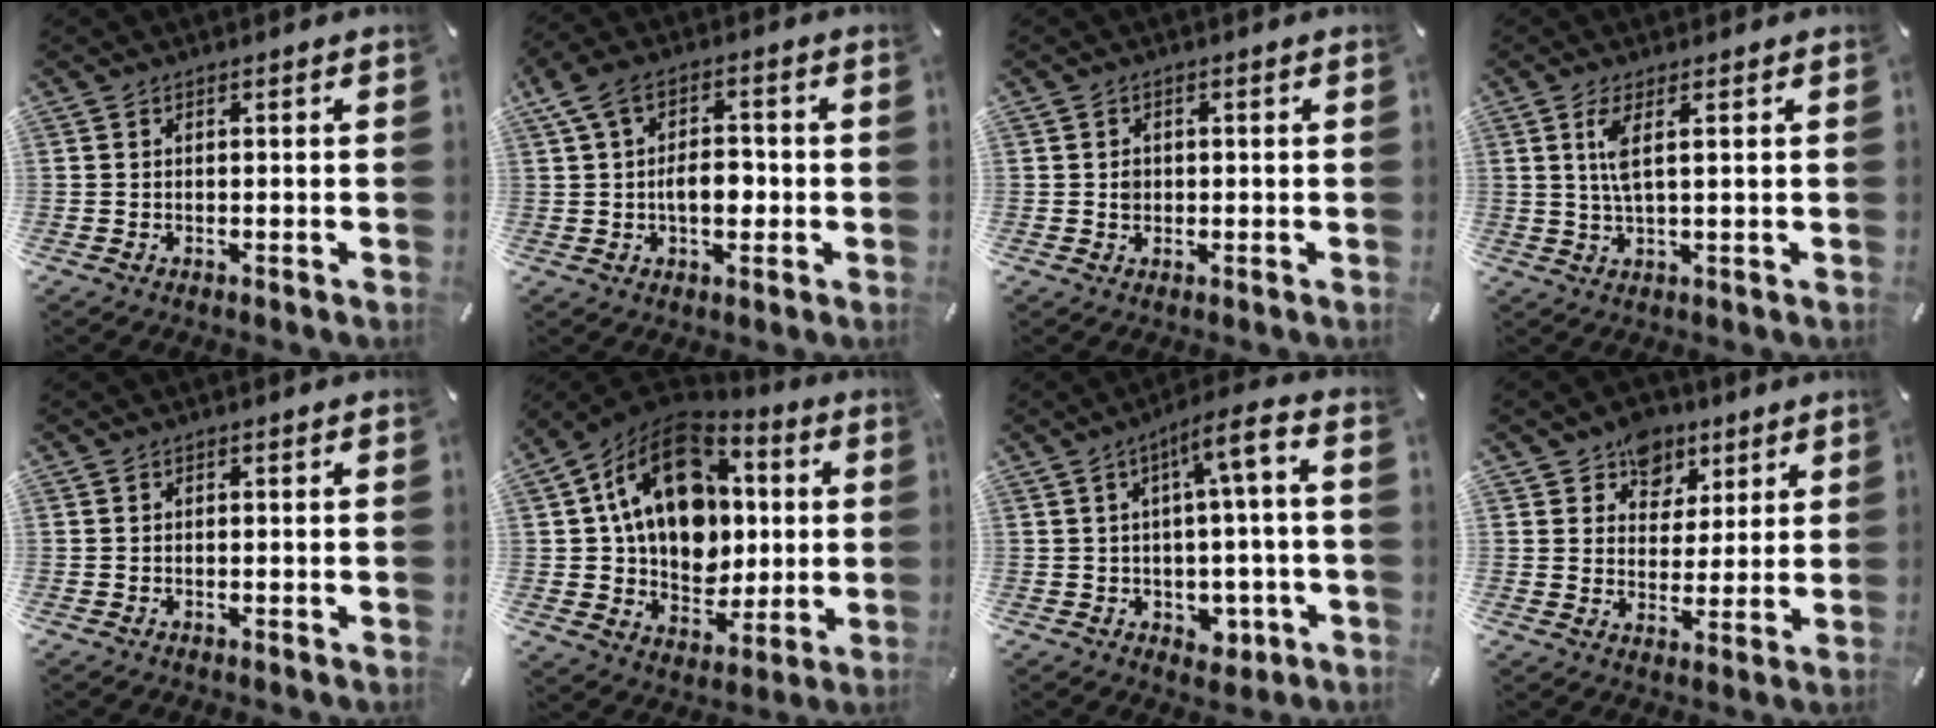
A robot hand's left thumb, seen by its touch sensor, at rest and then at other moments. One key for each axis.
{"total": 8.7, "fx": -0.4, "fy": 5.9, "fz": 6.4, "tx": -0.116, "ty": 0.009, "tz": -0.010}
{"total": 1.7, "fx": 0.0, "fy": 1.5, "fz": 0.7, "tx": -0.008, "ty": 0.002, "tz": -0.003}
{"total": 4.9, "fx": 1.6, "fy": 0.9, "fz": 4.6, "tx": -0.094, "ty": -0.002, "tz": 0.026}
{"total": 0.0}
{"total": 20.9, "fx": 5.3, "fy": 15.5, "fz": 13.0, "tx": -0.223, "ty": -0.017, "tz": 0.097}
{"total": 10.3, "fx": 0.1, "fy": 4.6, "fz": 9.2, "tx": -0.126, "ty": -0.001, "tz": -0.001}
{"total": 9.0, "fx": 5.6, "fy": 6.9, "fz": 1.1, "tx": -0.012, "ty": -0.038, "tz": 0.103}